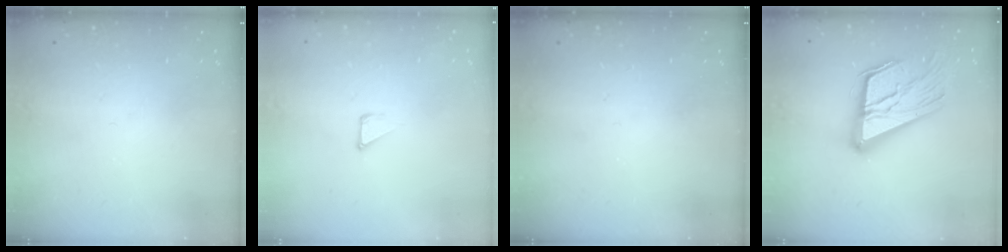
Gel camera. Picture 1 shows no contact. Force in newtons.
{"total": 2.9, "press": 2.9, "slide": 0.3}
{"total": 0.0}
{"total": 20.9, "press": 20.8, "slide": 2.2}